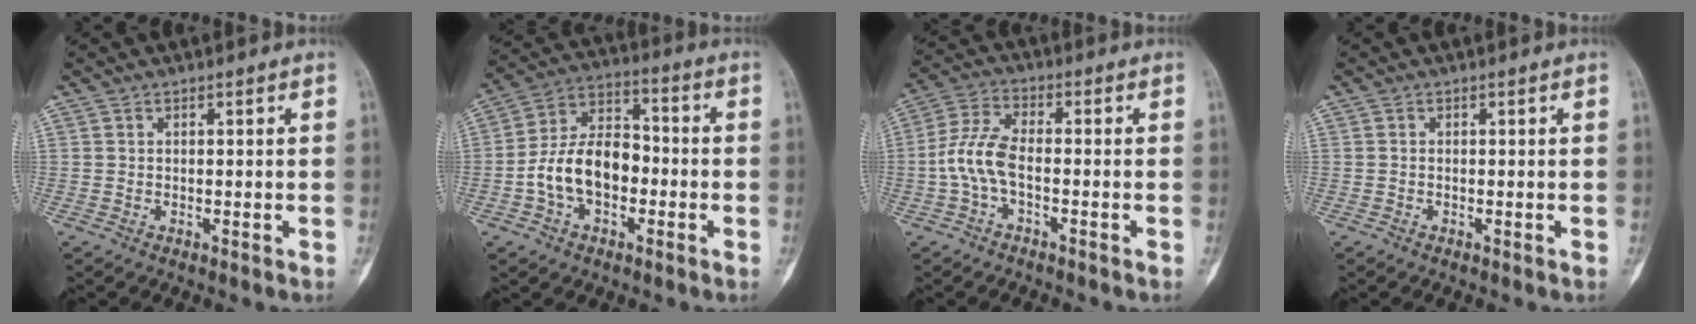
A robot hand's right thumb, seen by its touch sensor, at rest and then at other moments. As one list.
[{"total": 13.1, "force": [-2.8, 8.4, 9.6], "torque": [-0.161, 0.045, -0.059]}, {"total": 7.3, "force": [-1.8, 3.5, 6.2], "torque": [-0.144, 0.025, -0.041]}, {"total": 0.0}]